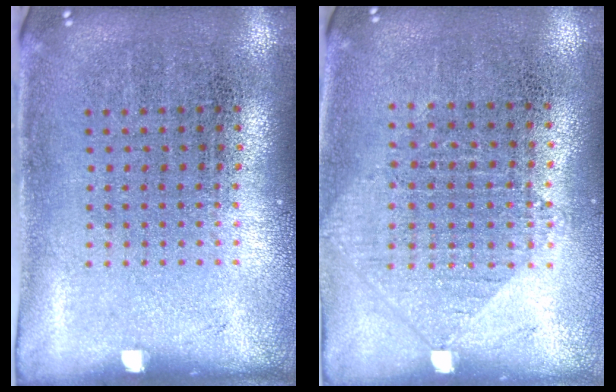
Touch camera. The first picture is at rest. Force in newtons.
{"total": 1.0, "press": 0.9, "slide": 0.3}